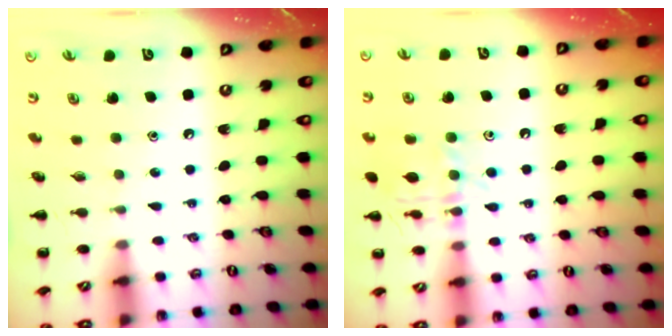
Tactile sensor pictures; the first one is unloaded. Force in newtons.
{"total": 12.5, "press": 12.5, "slide": 0.6}